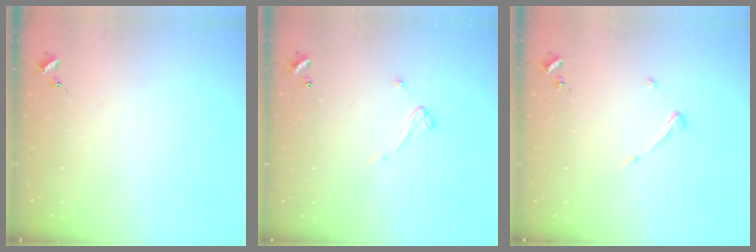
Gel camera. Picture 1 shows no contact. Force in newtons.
{"total": 7.3, "press": 7.3, "slide": 0.5}
{"total": 3.9, "press": 3.9, "slide": 0.6}